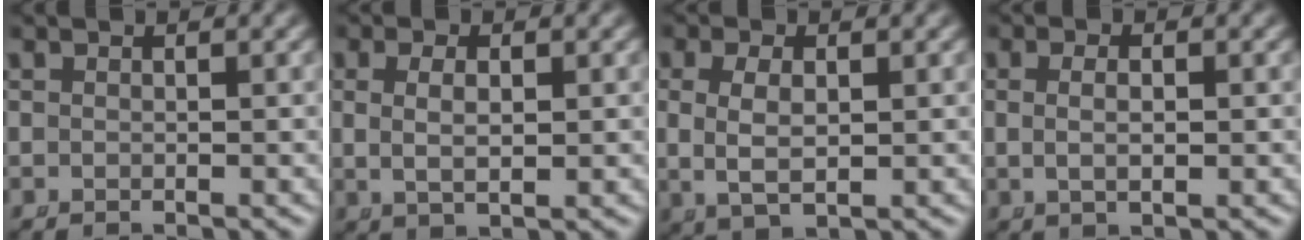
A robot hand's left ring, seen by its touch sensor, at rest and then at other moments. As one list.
[{"total": 3.1, "force": [0.4, 1.5, 2.7], "torque": [-0.049, -0.007, 0.015]}, {"total": 4.7, "force": [0.2, 3.0, 3.7], "torque": [-0.080, -0.008, 0.015]}, {"total": 2.1, "force": [-0.1, 0.7, 2.0], "torque": [-0.037, -0.007, 0.006]}]